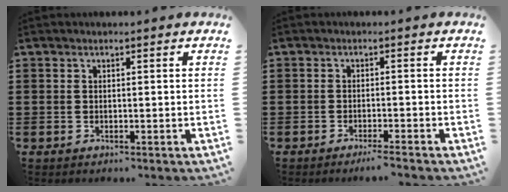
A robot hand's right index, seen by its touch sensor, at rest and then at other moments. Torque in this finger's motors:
{"motor_torque": [0.38, -0.30, 0.10, 0.01]}